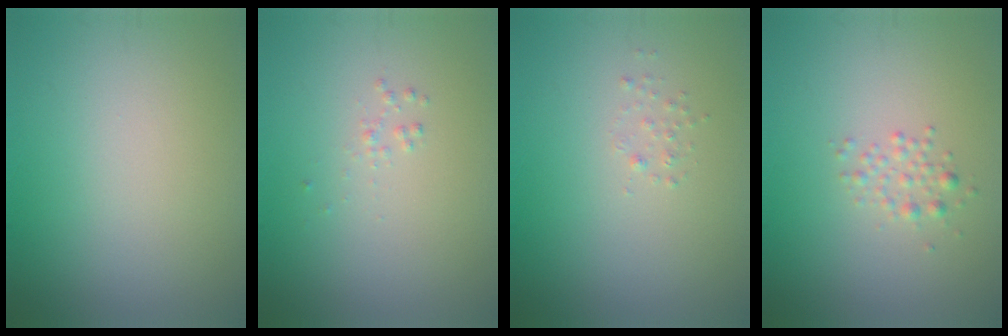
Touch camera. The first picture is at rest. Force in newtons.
{"total": 0.5, "press": 0.5, "slide": 0.0}
{"total": 0.6, "press": 0.6, "slide": 0.0}
{"total": 1.4, "press": 1.4, "slide": 0.1}